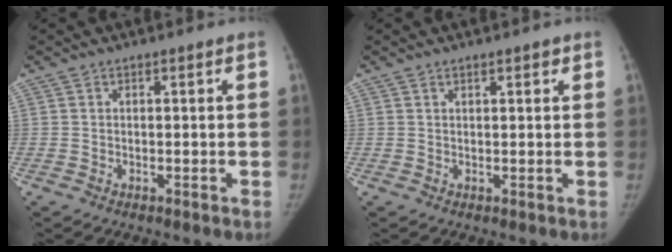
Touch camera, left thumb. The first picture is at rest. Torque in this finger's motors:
{"motor_torque": [-0.11, -0.09, -0.26, 0.17, 0.00]}